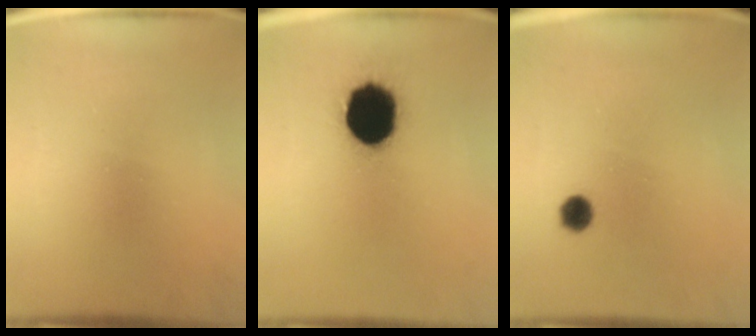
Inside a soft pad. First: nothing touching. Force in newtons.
{"total": 19.2}
{"total": 2.5}